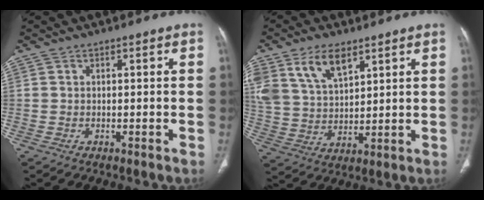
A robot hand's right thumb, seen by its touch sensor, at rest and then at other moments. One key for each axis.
{"total": 11.1, "fx": 6.6, "fy": 5.8, "fz": 6.8, "tx": -0.117, "ty": -0.022, "tz": 0.138}